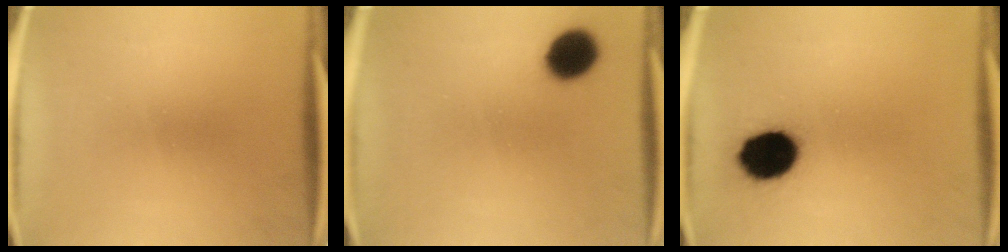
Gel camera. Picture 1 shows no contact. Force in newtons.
{"total": 8.5}
{"total": 13.2}